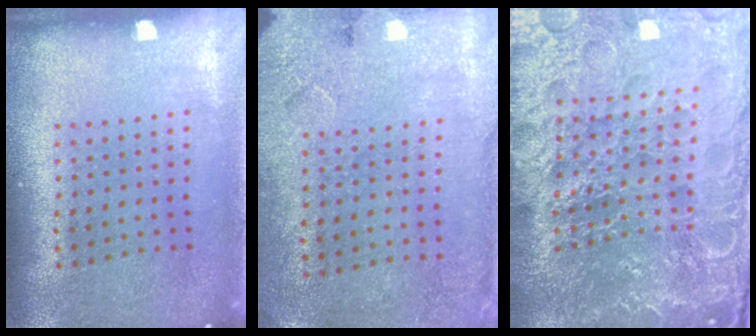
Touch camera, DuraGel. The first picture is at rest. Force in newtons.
{"total": 2.7, "press": 2.2, "slide": 1.6}
{"total": 6.5, "press": 5.7, "slide": 3.0}